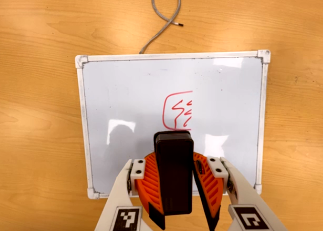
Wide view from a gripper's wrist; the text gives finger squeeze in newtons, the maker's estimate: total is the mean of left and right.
{"total": 8.6, "left": 8.6, "right": 8.5}